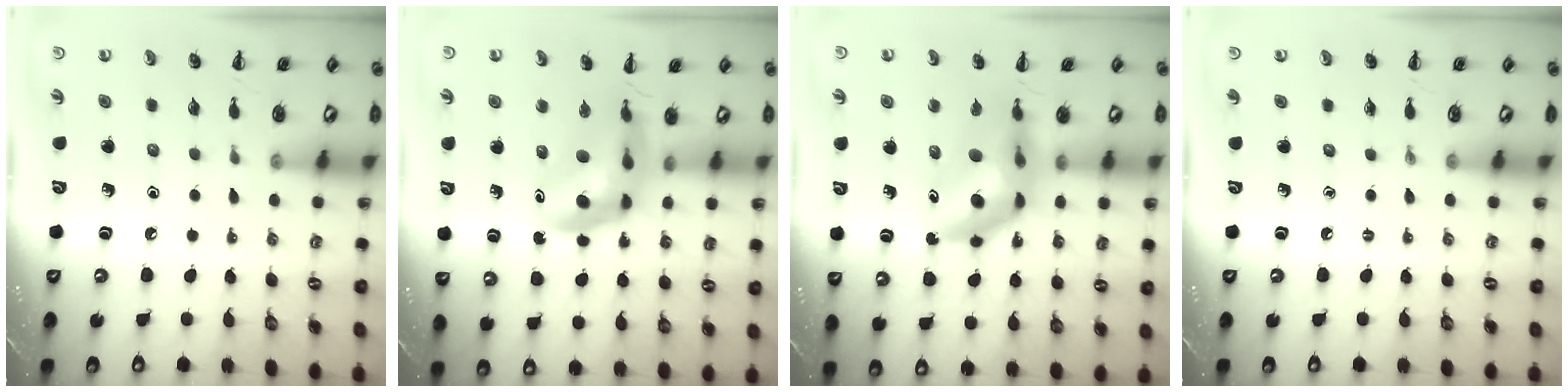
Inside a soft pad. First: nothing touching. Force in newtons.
{"total": 9.0, "press": 8.6, "slide": 2.7}
{"total": 10.3, "press": 9.8, "slide": 3.2}
{"total": 0.0}